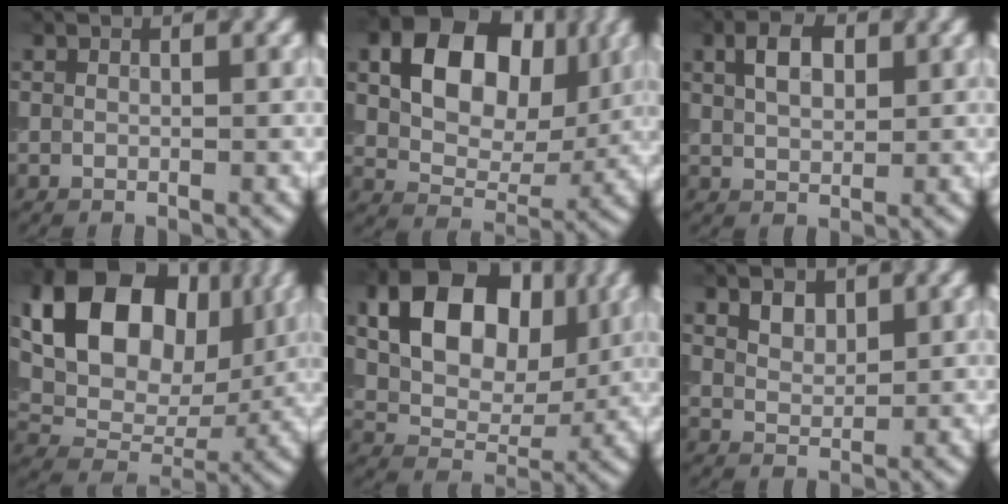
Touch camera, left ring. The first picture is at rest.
{"total": 10.0, "force": [2.9, 6.8, 6.7], "torque": [-0.112, 0.001, 0.043]}
{"total": 3.4, "force": [1.3, 2.1, 2.5], "torque": [-0.047, 0.007, 0.022]}
{"total": 14.4, "force": [4.9, 9.9, 9.3], "torque": [-0.165, 0.023, 0.082]}
{"total": 10.2, "force": [3.1, 7.0, 6.9], "torque": [-0.120, -0.002, 0.050]}
{"total": 1.9, "force": [1.3, 1.1, 0.8], "torque": [-0.016, 0.000, 0.025]}